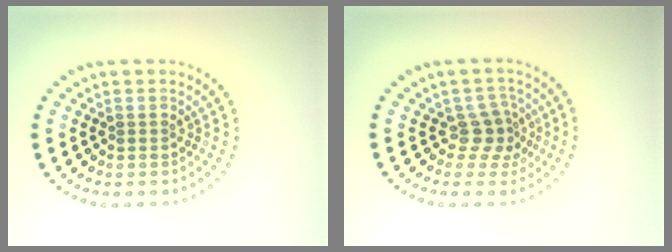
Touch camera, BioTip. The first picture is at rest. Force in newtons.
{"total": 2.3, "press": 1.7, "slide": 1.4}